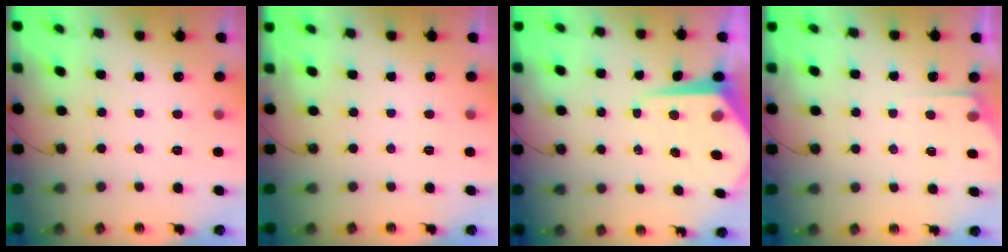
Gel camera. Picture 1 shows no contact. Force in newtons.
{"total": 0.0}
{"total": 8.9, "press": 8.9, "slide": 0.7}
{"total": 3.4, "press": 3.4, "slide": 0.6}